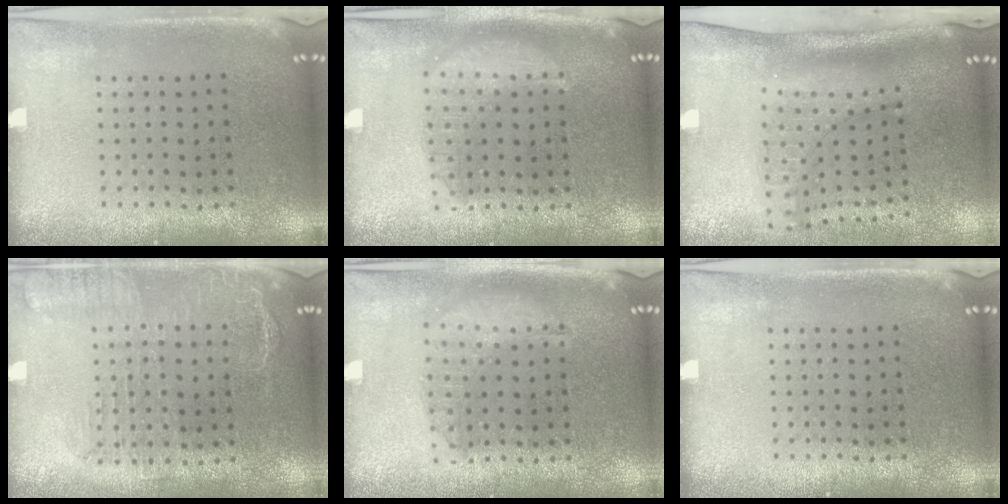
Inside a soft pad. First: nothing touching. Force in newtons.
{"total": 1.4, "press": 1.4, "slide": 0.1}
{"total": 2.0, "press": 1.5, "slide": 1.3}
{"total": 1.7, "press": 1.4, "slide": 1.0}
{"total": 1.4, "press": 1.4, "slide": 0.4}
{"total": 0.0}